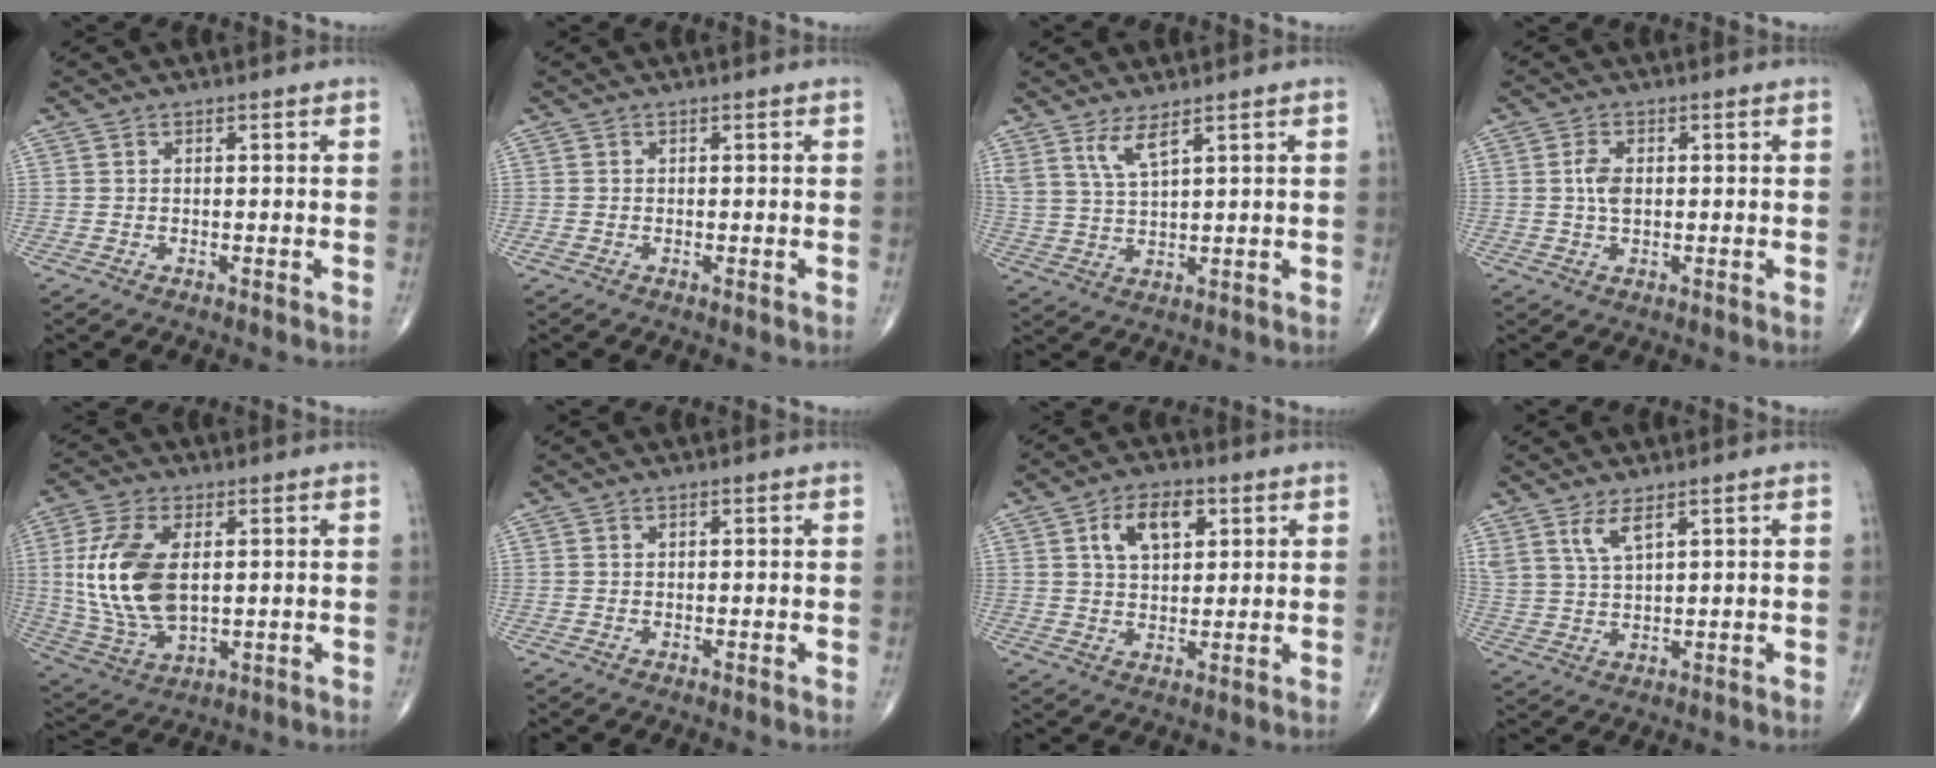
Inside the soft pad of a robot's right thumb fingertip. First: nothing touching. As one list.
[{"total": 0.8, "force": [-0.2, 0.5, 0.6], "torque": [-0.014, -0.002, -0.005]}, {"total": 4.9, "force": [3.2, 0.9, 3.6], "torque": [-0.079, -0.024, 0.071]}, {"total": 3.5, "force": [0.3, 2.0, 2.9], "torque": [-0.057, 0.001, 0.005]}, {"total": 15.8, "force": [1.9, 8.6, 13.1], "torque": [-0.273, -0.011, 0.046]}, {"total": 0.0}, {"total": 8.7, "force": [3.3, 5.0, 6.3], "torque": [-0.088, -0.004, 0.054]}, {"total": 4.7, "force": [3.0, 1.3, 3.4], "torque": [-0.074, -0.017, 0.067]}]